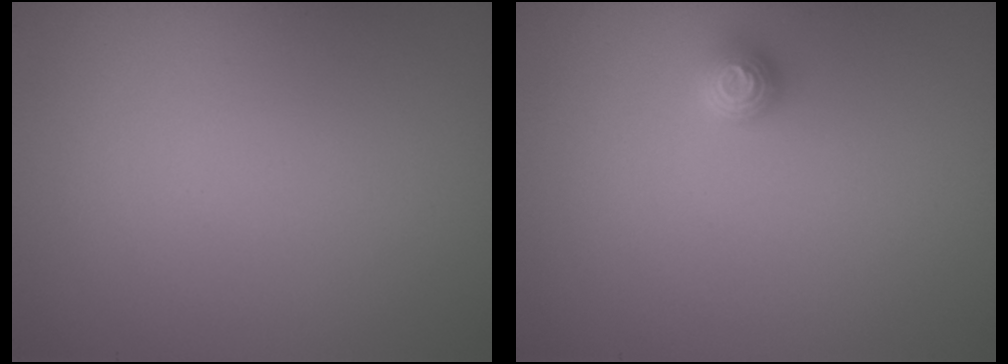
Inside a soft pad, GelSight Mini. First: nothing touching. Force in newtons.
{"total": 1.2, "press": 1.1, "slide": 0.4}